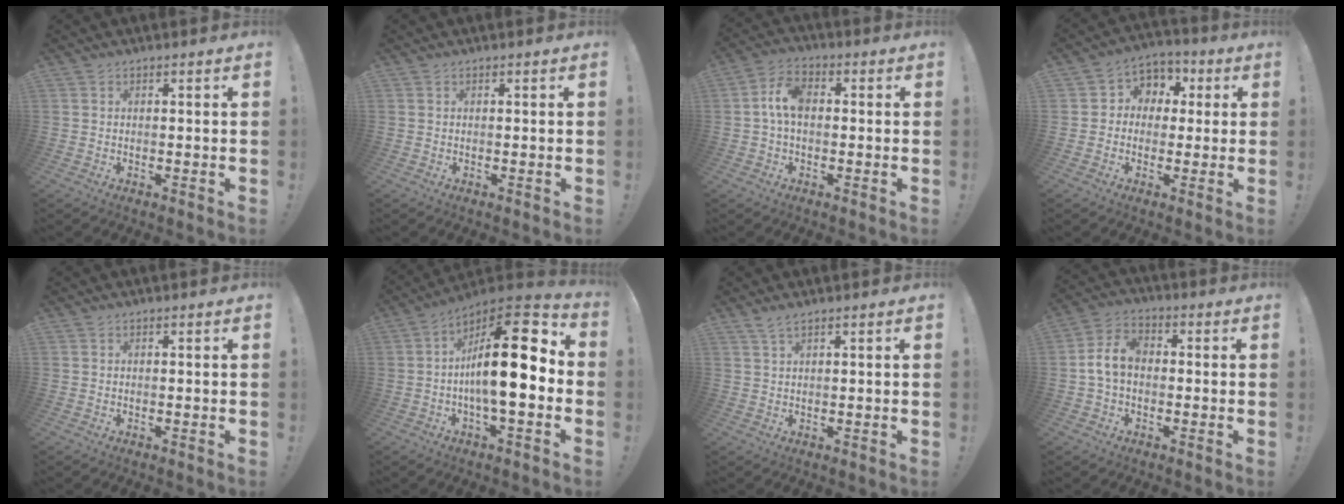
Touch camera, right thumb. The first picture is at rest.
{"total": 0.0}
{"total": 7.6, "force": [0.3, 4.6, 6.0], "torque": [-0.116, 0.011, 0.007]}
{"total": 6.8, "force": [-0.3, 6.4, 2.2], "torque": [-0.023, 0.008, -0.001]}
{"total": 0.0}
{"total": 20.5, "force": [0.4, 6.4, 19.5], "torque": [-0.308, -0.002, 0.001]}
{"total": 2.3, "force": [1.8, 0.3, 1.5], "torque": [-0.035, -0.004, 0.032]}
{"total": 8.8, "force": [-0.5, 5.9, 6.5], "torque": [-0.127, 0.012, -0.004]}